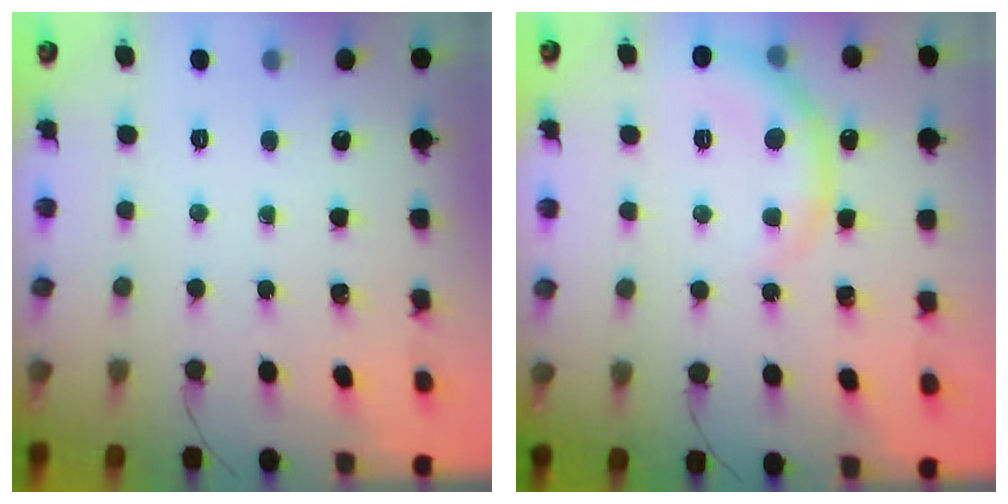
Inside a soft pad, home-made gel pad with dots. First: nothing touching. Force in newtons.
{"total": 6.9, "press": 6.8, "slide": 0.6}